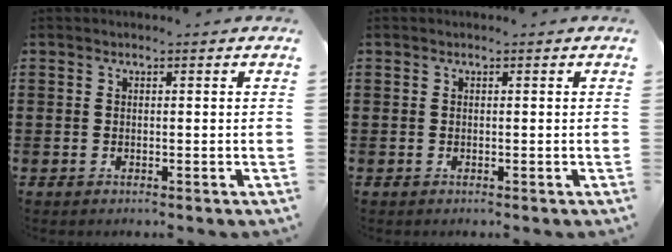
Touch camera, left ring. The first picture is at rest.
{"total": 0.0}